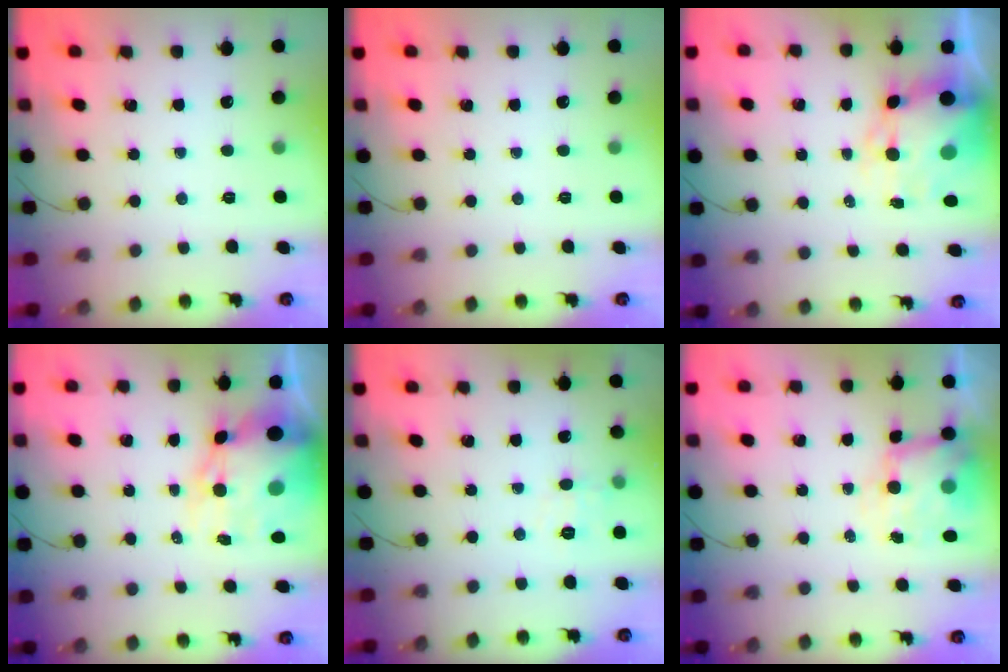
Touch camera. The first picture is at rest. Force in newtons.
{"total": 0.0}
{"total": 9.1, "press": 8.6, "slide": 2.8}
{"total": 15.7, "press": 15.2, "slide": 3.7}
{"total": 5.9, "press": 5.7, "slide": 1.5}
{"total": 7.4, "press": 7.3, "slide": 0.9}